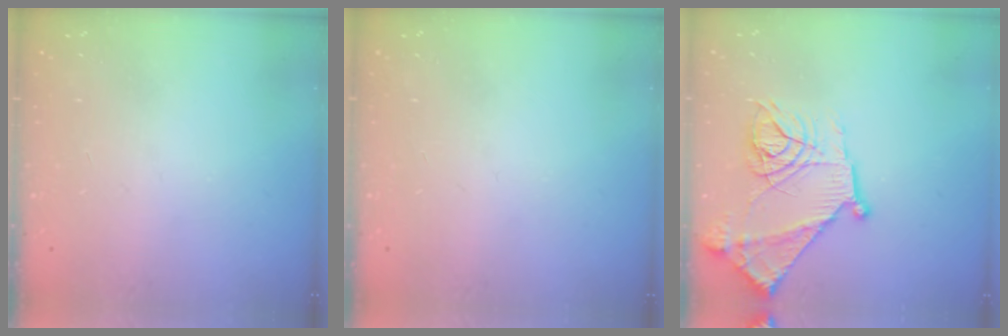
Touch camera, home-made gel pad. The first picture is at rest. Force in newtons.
{"total": 0.0}
{"total": 16.5, "press": 16.5, "slide": 1.3}